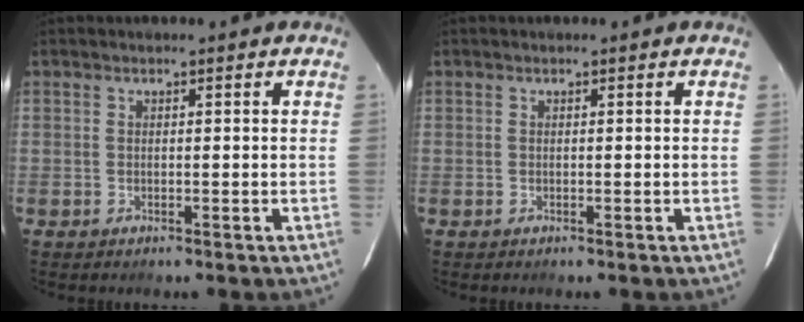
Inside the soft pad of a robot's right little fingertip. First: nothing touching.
{"total": 0.0}